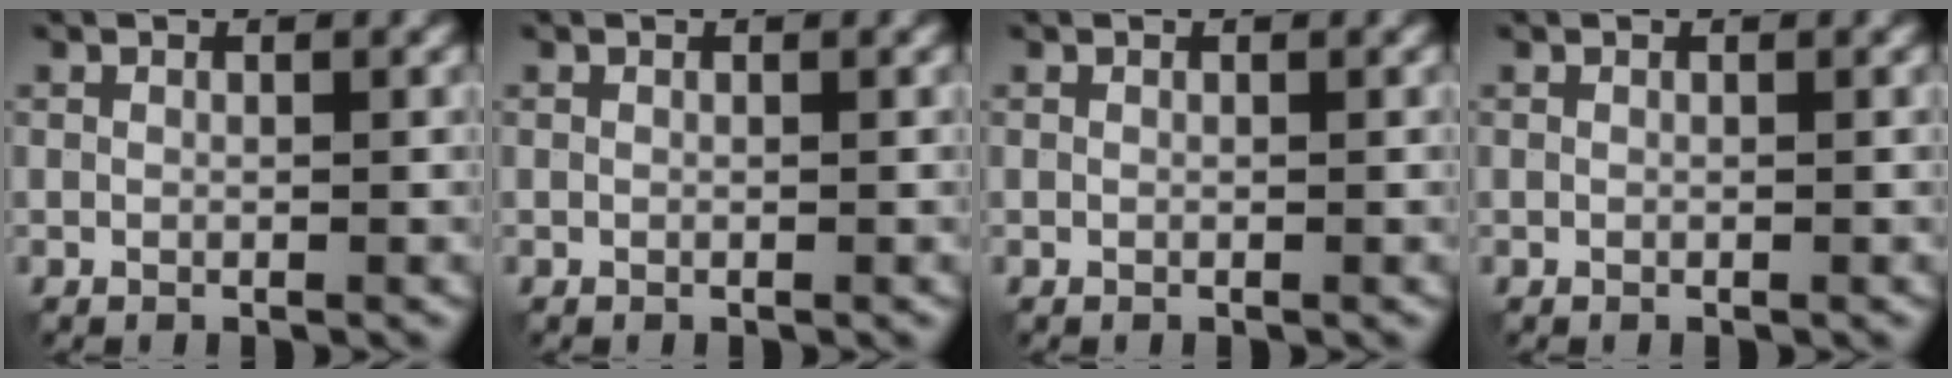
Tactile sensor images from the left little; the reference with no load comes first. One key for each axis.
{"total": 0.0}
{"total": 0.0}
{"total": 0.0}